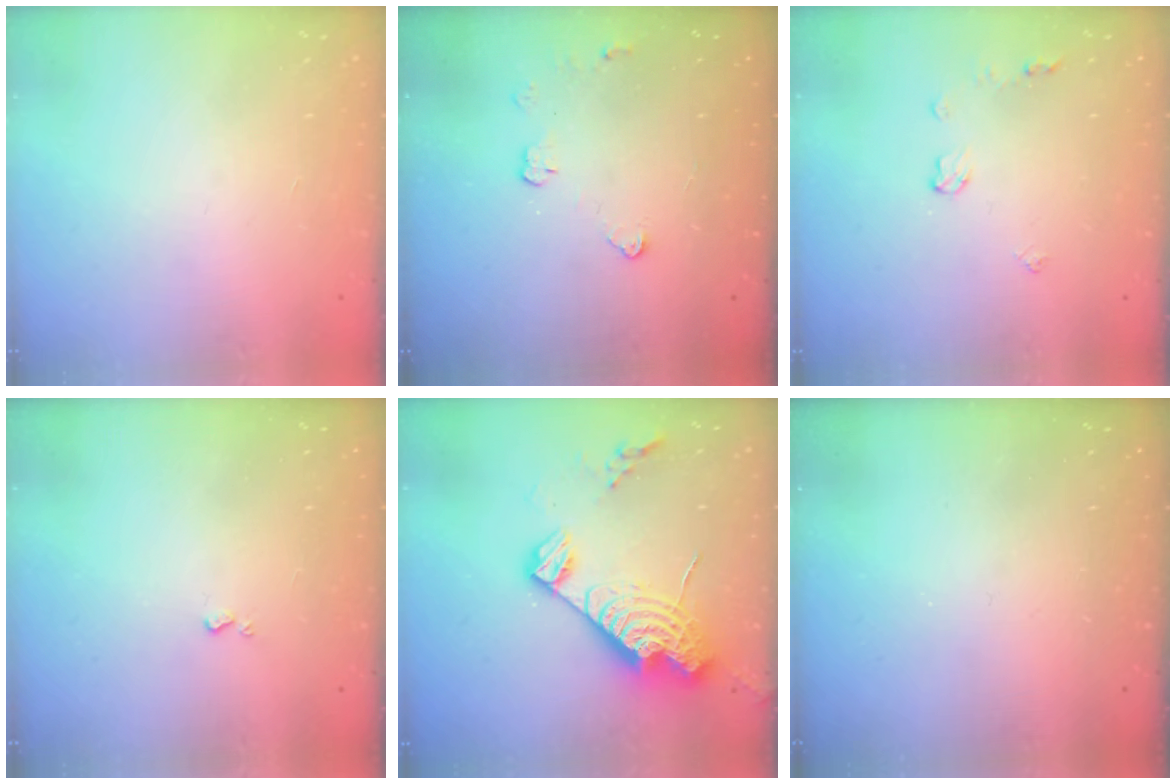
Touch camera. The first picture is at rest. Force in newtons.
{"total": 3.6, "press": 3.6, "slide": 0.4}
{"total": 4.5, "press": 4.4, "slide": 0.6}
{"total": 0.7, "press": 0.7, "slide": 0.2}
{"total": 17.4, "press": 17.3, "slide": 1.7}
{"total": 0.0}